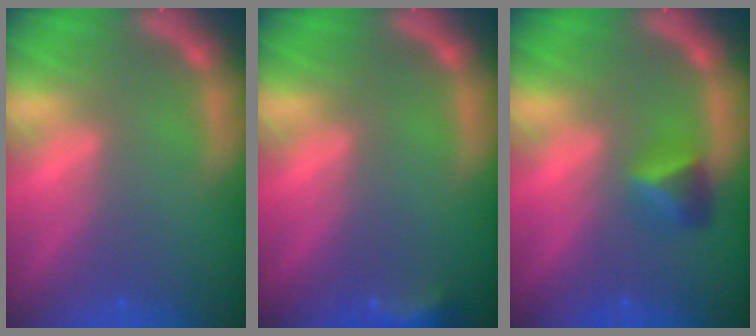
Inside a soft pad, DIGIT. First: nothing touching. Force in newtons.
{"total": 3.0}
{"total": 2.4}